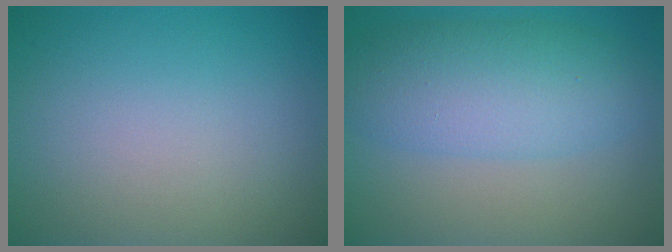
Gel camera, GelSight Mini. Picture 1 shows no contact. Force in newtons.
{"total": 6.2, "press": 6.2, "slide": 0.0}